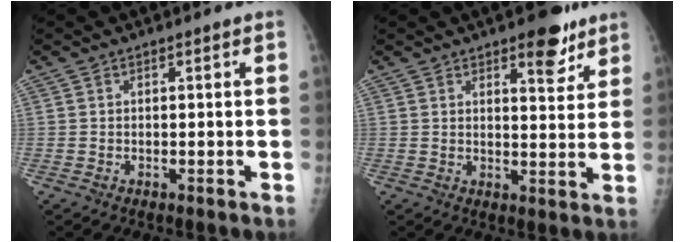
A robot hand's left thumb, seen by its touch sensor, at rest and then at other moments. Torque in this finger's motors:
{"motor_torque": [1.06, 0.08, 0.39, -0.55, 0.07]}